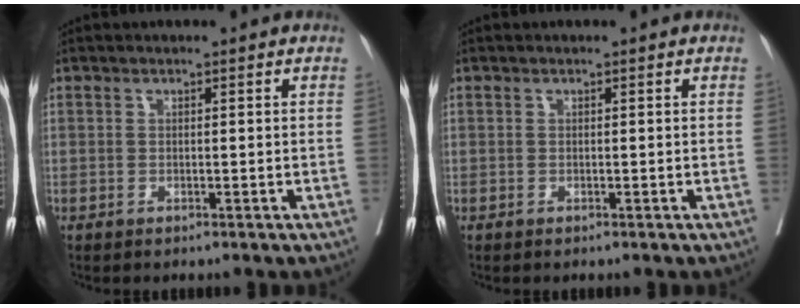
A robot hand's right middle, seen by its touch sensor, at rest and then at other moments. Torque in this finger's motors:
{"motor_torque": [-0.03, 0.01, 0.00, 0.01]}